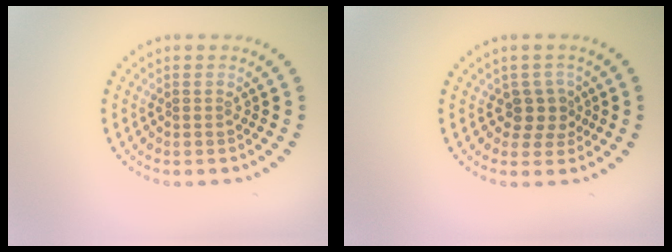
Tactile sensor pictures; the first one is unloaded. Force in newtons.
{"total": 2.5, "press": 1.9, "slide": 1.5}